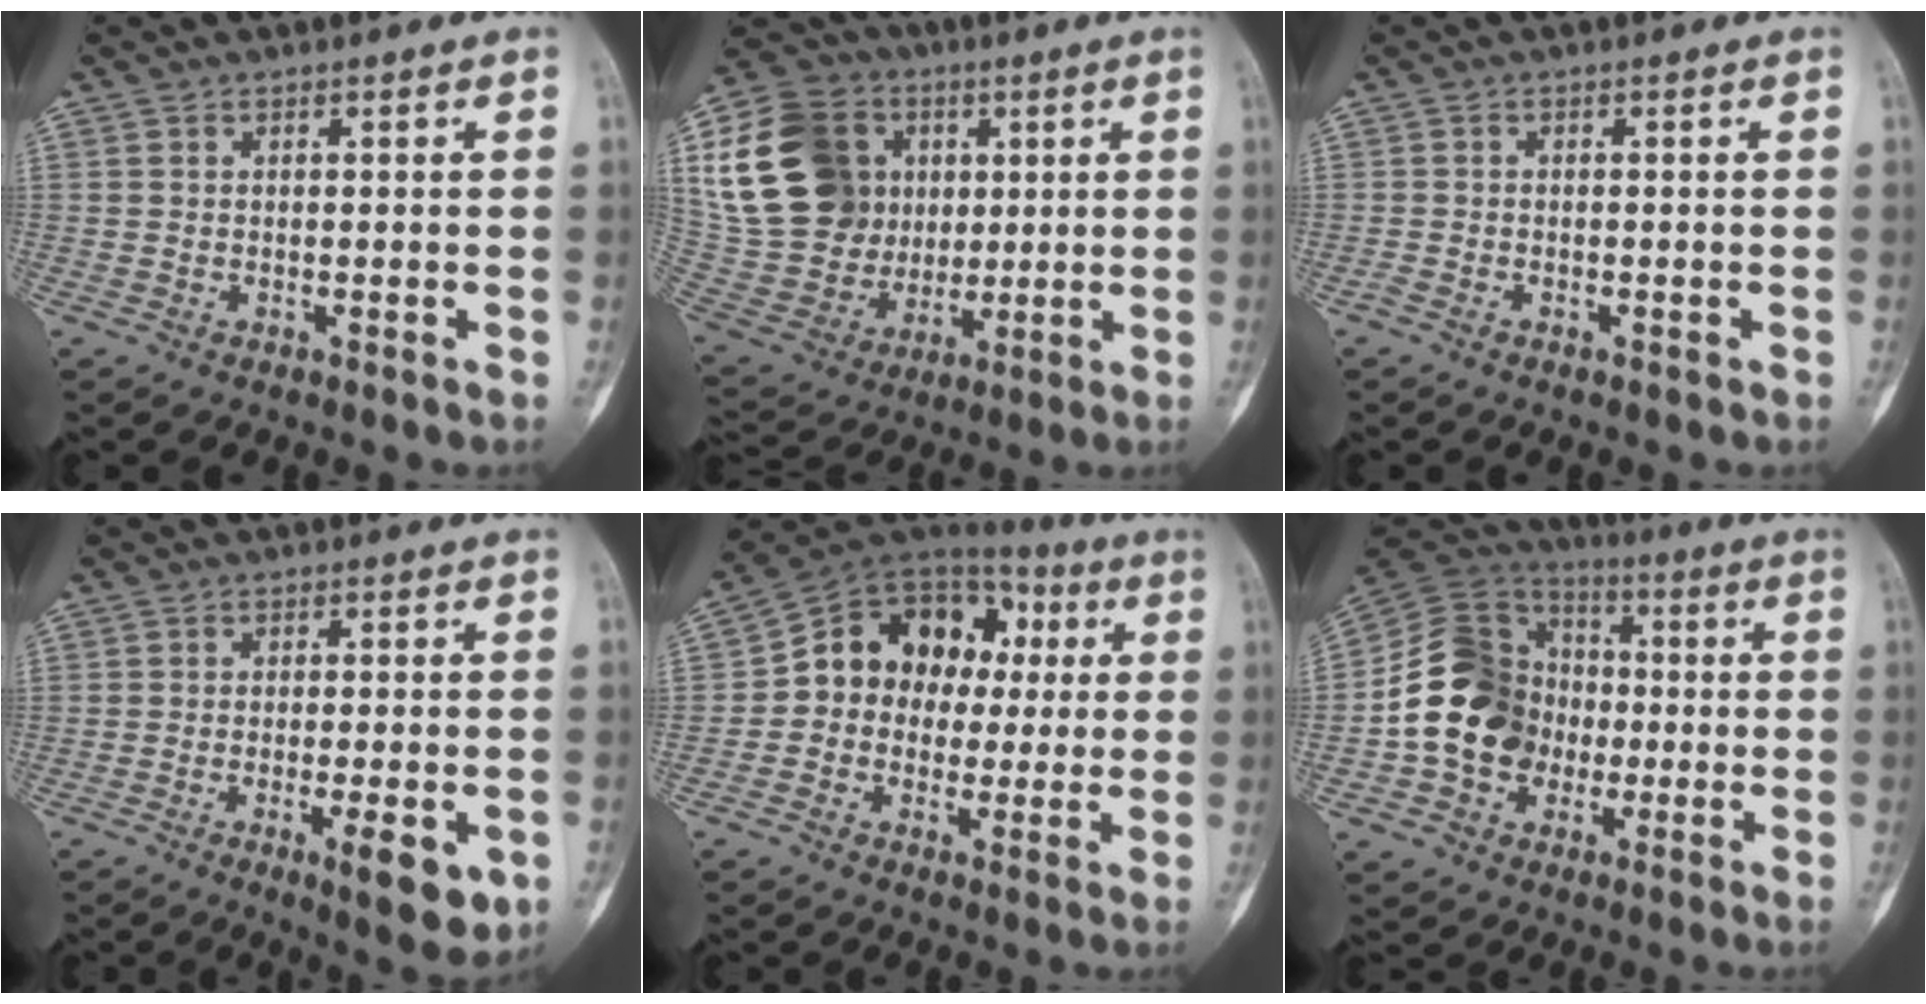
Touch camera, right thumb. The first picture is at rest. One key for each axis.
{"total": 22.2, "fx": 5.5, "fy": 18.1, "fz": 11.6, "tx": -0.210, "ty": 0.012, "tz": 0.115}
{"total": 0.9, "fx": -0.7, "fy": 0.4, "fz": 0.5, "tx": -0.013, "ty": 0.002, "tz": -0.014}
{"total": 8.6, "fx": -3.1, "fy": 2.6, "fz": 7.6, "tx": -0.098, "ty": -0.008, "tz": -0.040}
{"total": 15.5, "fx": 0.8, "fy": 12.6, "fz": 9.0, "tx": -0.097, "ty": 0.045, "tz": 0.004}
{"total": 16.6, "fx": -2.7, "fy": 13.7, "fz": 9.0, "tx": -0.130, "ty": 0.032, "tz": -0.055}